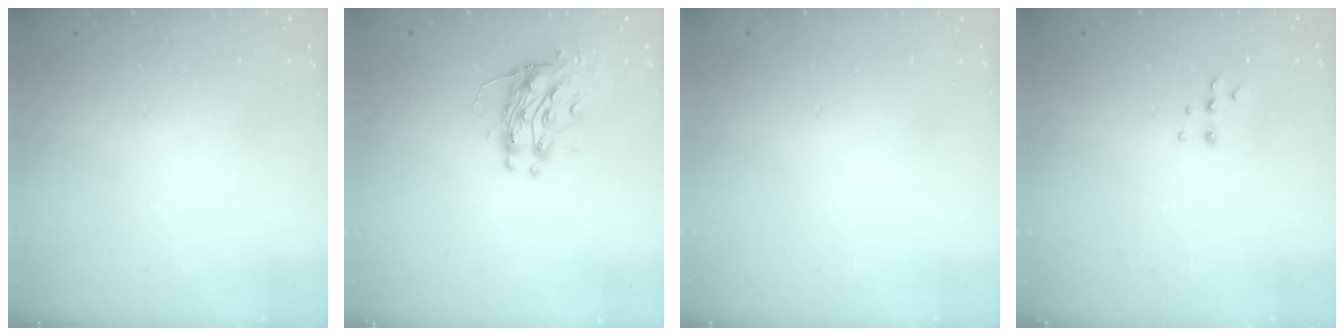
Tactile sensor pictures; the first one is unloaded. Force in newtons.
{"total": 10.9, "press": 10.8, "slide": 0.8}
{"total": 0.0}
{"total": 5.1, "press": 5.0, "slide": 0.7}